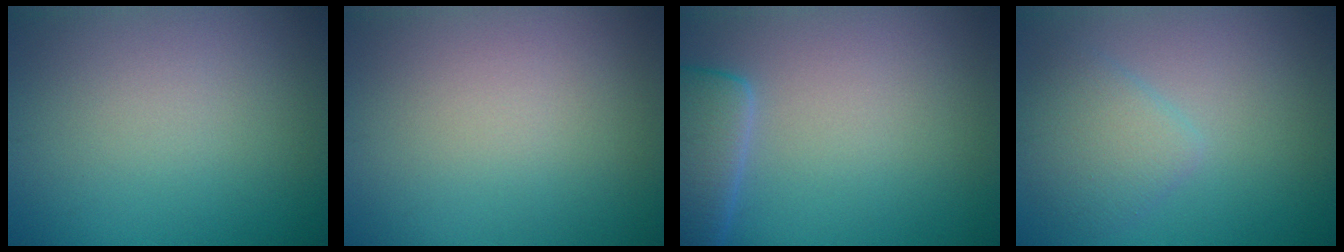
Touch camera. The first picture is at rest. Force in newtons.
{"total": 0.0}
{"total": 4.8, "press": 4.8, "slide": 0.5}
{"total": 3.0, "press": 3.0, "slide": 0.2}